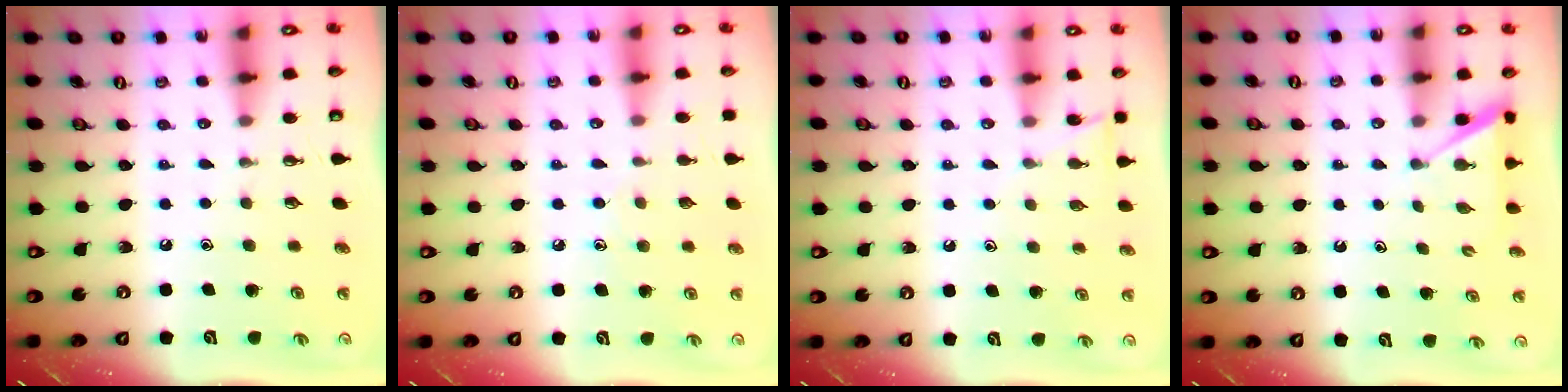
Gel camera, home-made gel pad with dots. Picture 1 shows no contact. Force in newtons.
{"total": 6.1, "press": 6.1, "slide": 0.6}
{"total": 5.7, "press": 5.7, "slide": 0.5}
{"total": 2.0, "press": 2.0, "slide": 0.3}